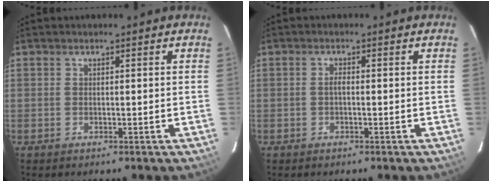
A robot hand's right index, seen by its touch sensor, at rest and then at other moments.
{"total": 1.0, "force": [-0.2, 0.4, 0.9], "torque": [-0.017, 0.005, -0.005]}